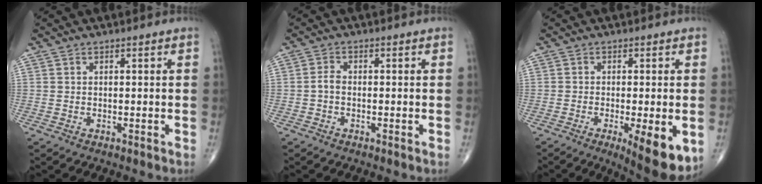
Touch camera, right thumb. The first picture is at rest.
{"total": 1.7, "force": [-0.5, 1.1, 1.3], "torque": [-0.023, 0.004, -0.014]}
{"total": 10.3, "force": [-3.3, 2.8, 9.4], "torque": [-0.128, -0.020, -0.044]}